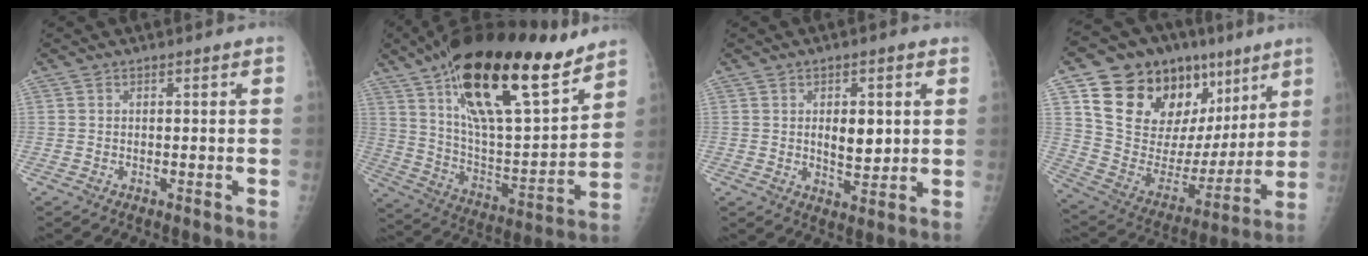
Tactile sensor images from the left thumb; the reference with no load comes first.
{"total": 29.5, "force": [18.8, 10.2, 20.2], "torque": [-0.309, -0.057, 0.316]}
{"total": 7.2, "force": [1.4, 3.8, 6.0], "torque": [-0.065, -0.012, 0.026]}
{"total": 28.0, "force": [13.5, 17.6, 17.2], "torque": [-0.225, -0.001, 0.240]}